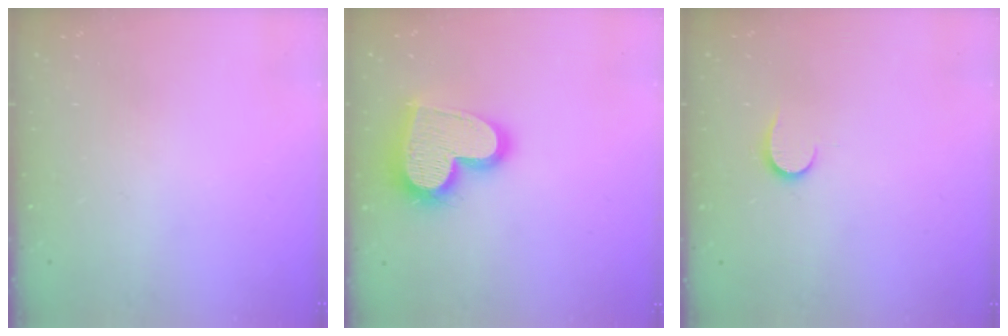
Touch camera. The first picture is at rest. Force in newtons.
{"total": 20.6, "press": 20.5, "slide": 1.4}
{"total": 6.7, "press": 6.7, "slide": 0.6}